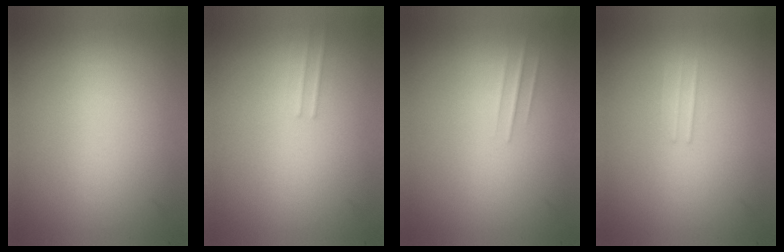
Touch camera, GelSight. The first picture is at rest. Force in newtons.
{"total": 1.2}
{"total": 1.2}
{"total": 1.1}